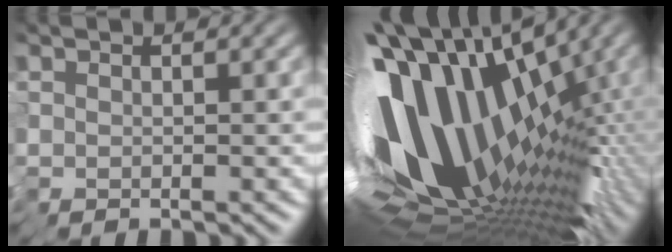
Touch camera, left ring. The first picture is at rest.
{"total": 15.3, "force": [0.5, 7.1, 13.5], "torque": [-0.254, 0.000, 0.015]}